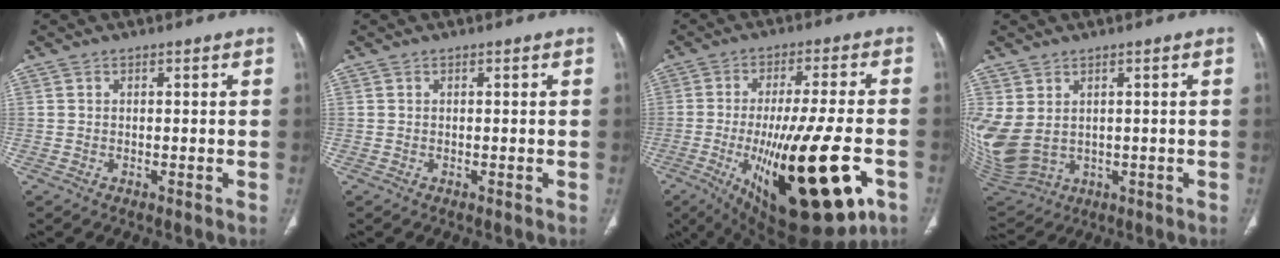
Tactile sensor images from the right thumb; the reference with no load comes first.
{"total": 0.0}
{"total": 26.4, "force": [-8.1, 8.1, 23.8], "torque": [-0.365, -0.010, -0.103]}
{"total": 12.1, "force": [1.5, 8.8, 8.1], "torque": [-0.203, -0.008, 0.060]}